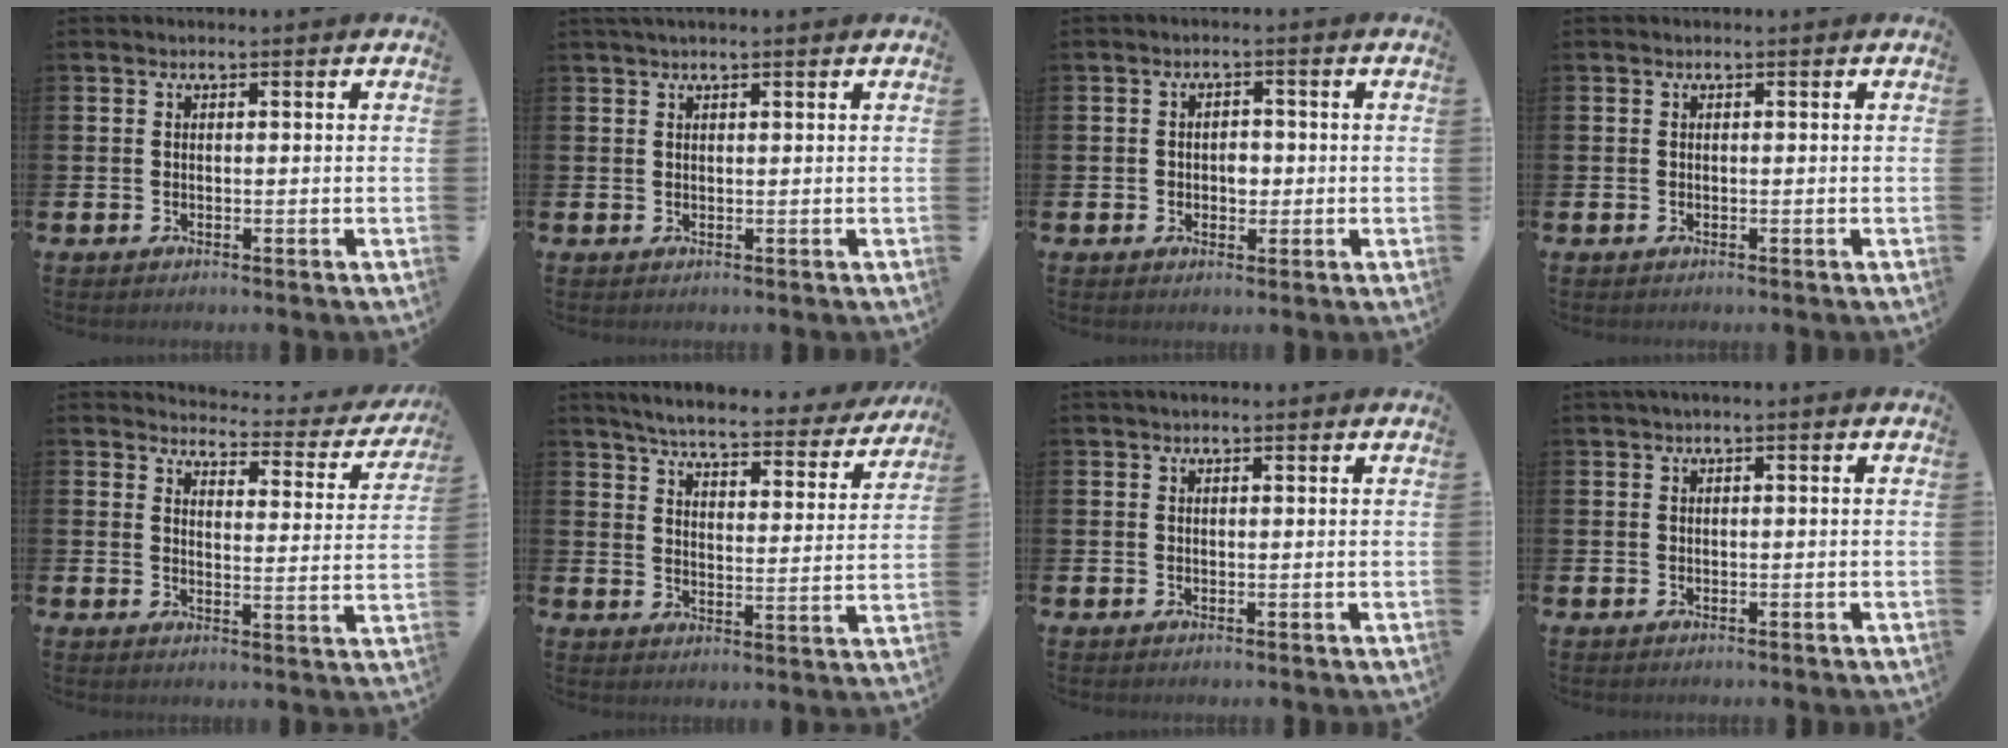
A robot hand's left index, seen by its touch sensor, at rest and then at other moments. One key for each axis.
{"total": 1.2, "fx": 1.0, "fy": 0.0, "fz": 0.6, "tx": -0.012, "ty": 0.002, "tz": 0.018}
{"total": 2.3, "fx": -0.2, "fy": 1.9, "fz": 1.3, "tx": -0.010, "ty": 0.002, "tz": -0.010}
{"total": 0.0}
{"total": 3.3, "fx": 3.1, "fy": 0.9, "fz": 0.6, "tx": -0.019, "ty": -0.033, "tz": 0.043}
{"total": 5.6, "fx": 5.3, "fy": 0.6, "fz": 1.9, "tx": -0.057, "ty": -0.038, "tz": 0.086}
{"total": 0.6, "fx": 0.5, "fy": 0.1, "fz": 0.3, "tx": -0.007, "ty": 0.002, "tz": 0.009}
{"total": 0.6, "fx": 0.1, "fy": 0.0, "fz": 0.6, "tx": -0.018, "ty": 0.004, "tz": 0.002}